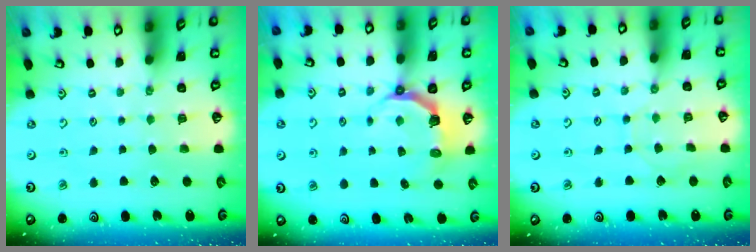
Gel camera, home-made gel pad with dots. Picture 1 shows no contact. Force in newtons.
{"total": 5.4, "press": 3.7, "slide": 3.9}
{"total": 5.6, "press": 5.5, "slide": 0.6}